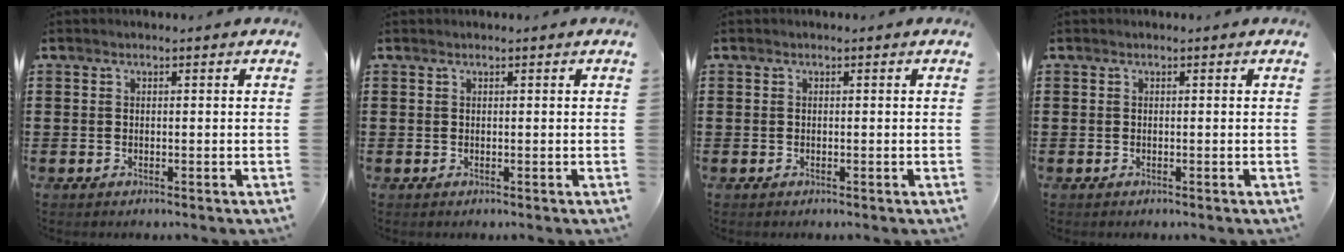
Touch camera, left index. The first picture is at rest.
{"total": 0.0}
{"total": 0.0}
{"total": 0.0}